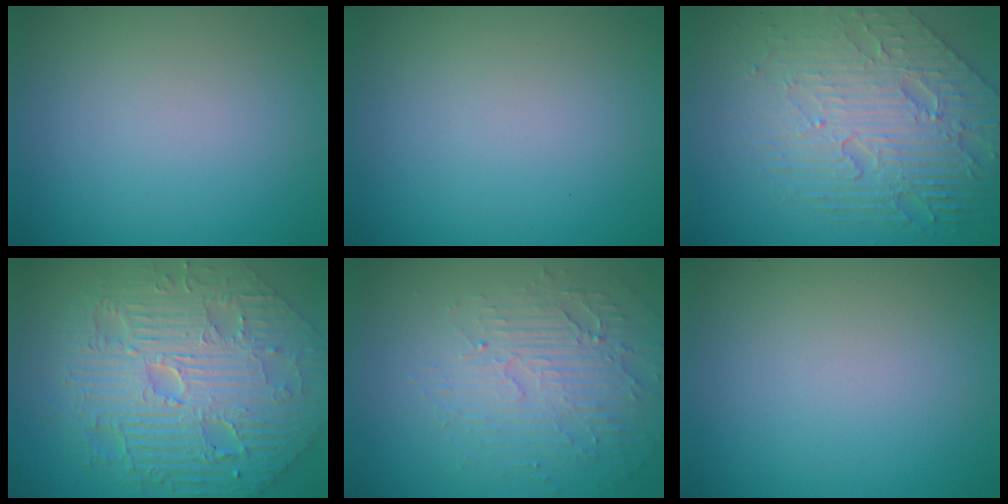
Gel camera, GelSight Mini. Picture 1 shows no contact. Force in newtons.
{"total": 0.0}
{"total": 8.3, "press": 5.7, "slide": 6.1}
{"total": 11.7, "press": 7.8, "slide": 8.7}
{"total": 4.1, "press": 3.3, "slide": 2.4}
{"total": 0.0}